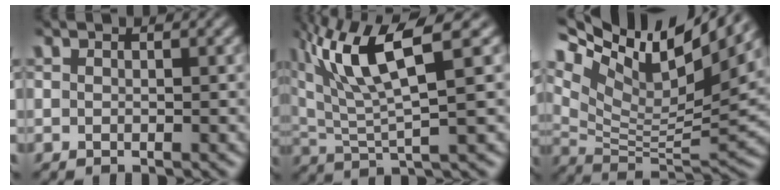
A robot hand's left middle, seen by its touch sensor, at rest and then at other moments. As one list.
[{"total": 8.9, "force": [4.3, 2.0, 7.5], "torque": [-0.150, 0.009, 0.083]}, {"total": 14.2, "force": [9.2, 4.4, 9.9], "torque": [-0.207, 0.032, 0.172]}]